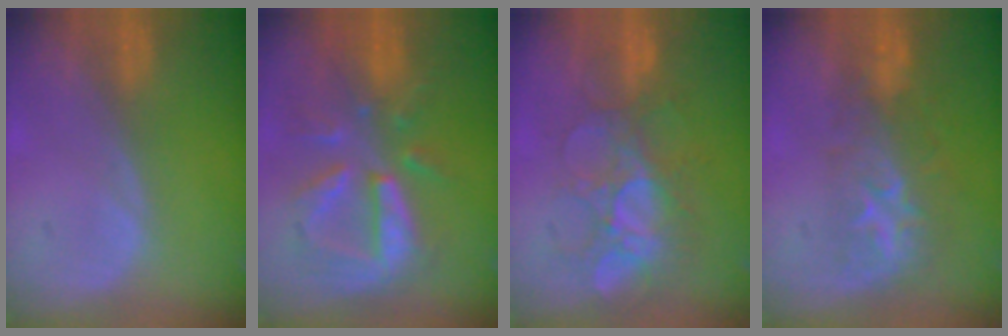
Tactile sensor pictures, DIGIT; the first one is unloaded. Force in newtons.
{"total": 9.9, "press": 9.0, "slide": 4.1}
{"total": 8.2, "press": 7.7, "slide": 2.8}
{"total": 8.2, "press": 7.4, "slide": 3.7}